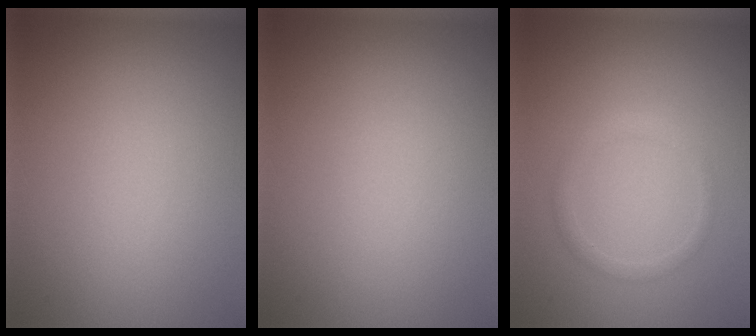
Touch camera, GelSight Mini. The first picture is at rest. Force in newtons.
{"total": 0.0}
{"total": 1.3, "press": 1.3, "slide": 0.1}